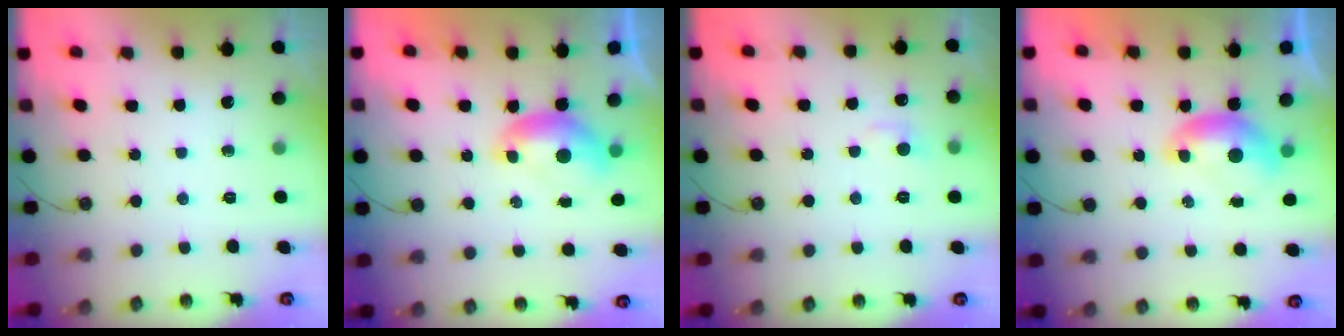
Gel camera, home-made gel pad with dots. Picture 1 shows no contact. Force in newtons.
{"total": 0.0}
{"total": 1.2, "press": 1.0, "slide": 0.7}
{"total": 0.0}